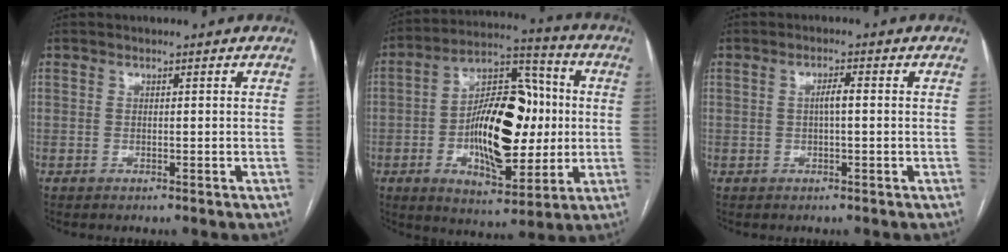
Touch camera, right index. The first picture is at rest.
{"total": 18.6, "force": [-1.2, 7.8, 16.8], "torque": [-0.289, 0.024, -0.017]}
{"total": 2.1, "force": [0.0, 0.3, 2.1], "torque": [-0.038, 0.004, 0.001]}